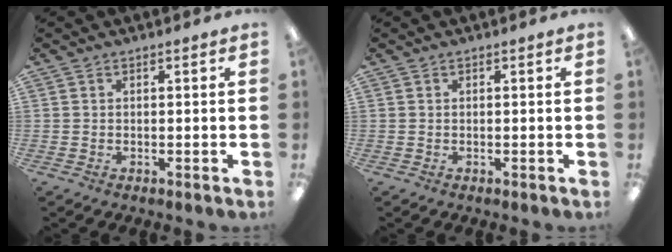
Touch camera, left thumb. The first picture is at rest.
{"total": 0.0}